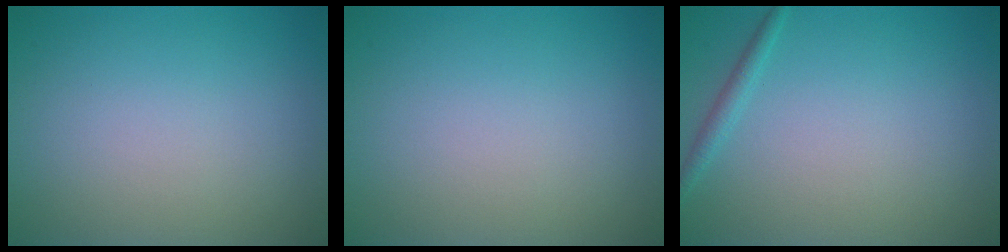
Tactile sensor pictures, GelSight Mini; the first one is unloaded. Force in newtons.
{"total": 0.0}
{"total": 1.1, "press": 1.1, "slide": 0.0}